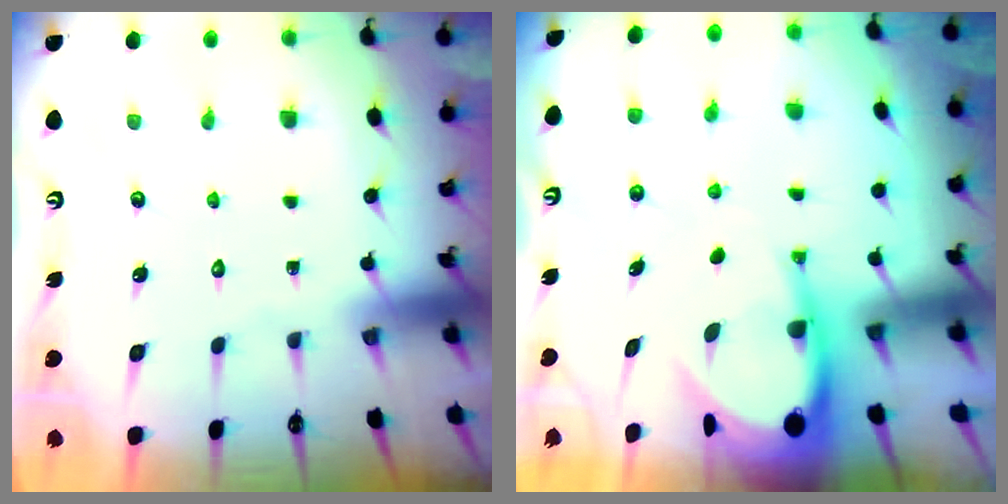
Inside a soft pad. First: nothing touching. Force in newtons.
{"total": 8.2, "press": 8.1, "slide": 0.9}